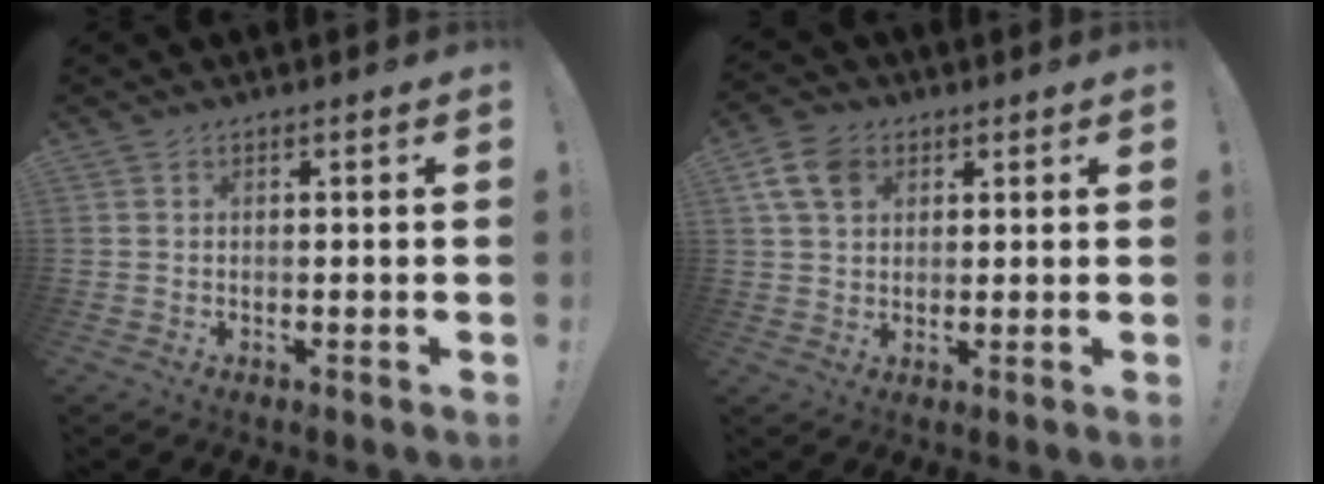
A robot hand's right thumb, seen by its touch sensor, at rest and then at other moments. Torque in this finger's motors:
{"motor_torque": [0.04, 0.12, 0.44, 0.11, 0.00]}